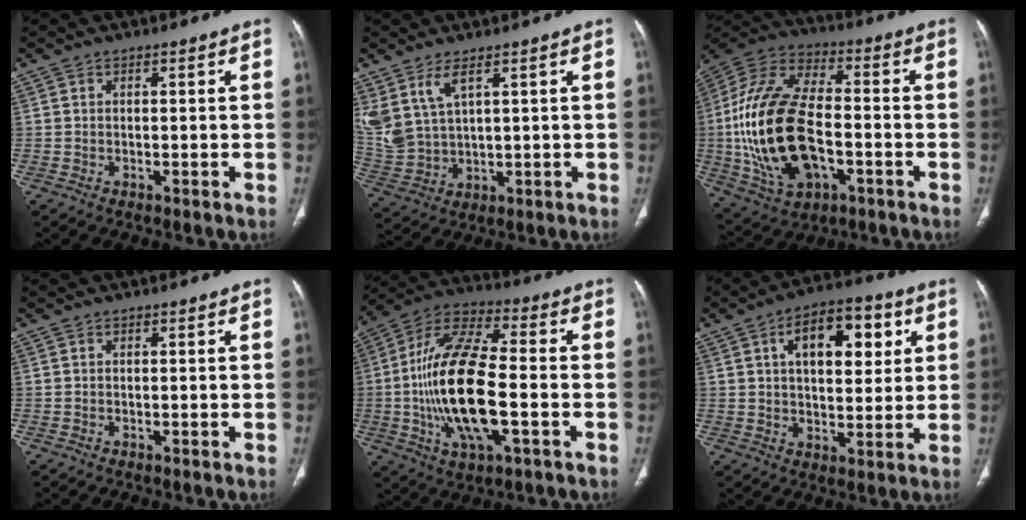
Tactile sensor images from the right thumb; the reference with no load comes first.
{"total": 8.9, "force": [4.9, 4.1, 6.2], "torque": [-0.134, -0.016, 0.119]}
{"total": 24.9, "force": [-3.8, 13.8, 20.4], "torque": [-0.418, 0.013, -0.059]}
{"total": 0.0}
{"total": 20.9, "force": [-3.3, 7.9, 19.0], "torque": [-0.381, 0.022, -0.058]}
{"total": 14.3, "force": [4.9, 7.5, 11.1], "torque": [-0.123, 0.002, 0.074]}